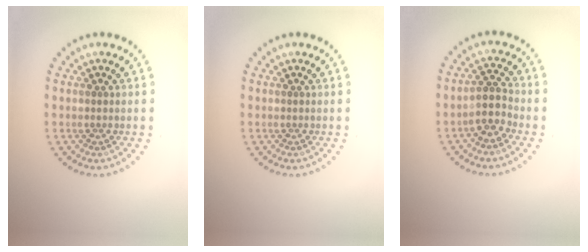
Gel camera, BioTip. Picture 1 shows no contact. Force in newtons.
{"total": 0.0}
{"total": 2.6, "press": 2.1, "slide": 1.5}